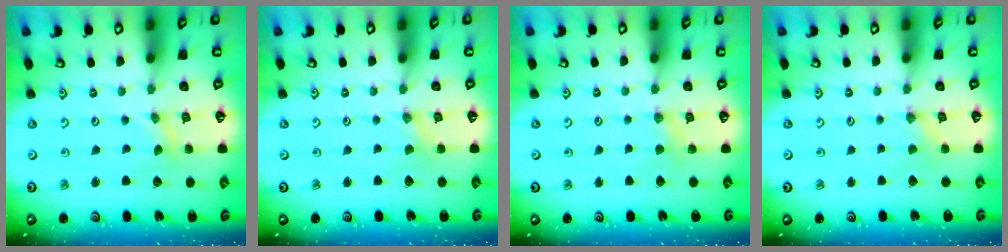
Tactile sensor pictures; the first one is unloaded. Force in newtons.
{"total": 0.0}
{"total": 3.4, "press": 3.3, "slide": 0.4}
{"total": 0.5, "press": 0.5, "slide": 0.2}